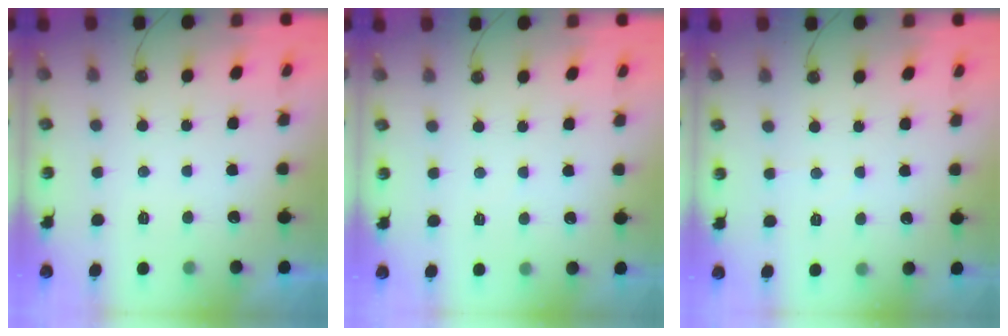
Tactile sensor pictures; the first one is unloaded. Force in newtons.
{"total": 2.0, "press": 2.0, "slide": 0.4}
{"total": 3.2, "press": 3.1, "slide": 0.7}